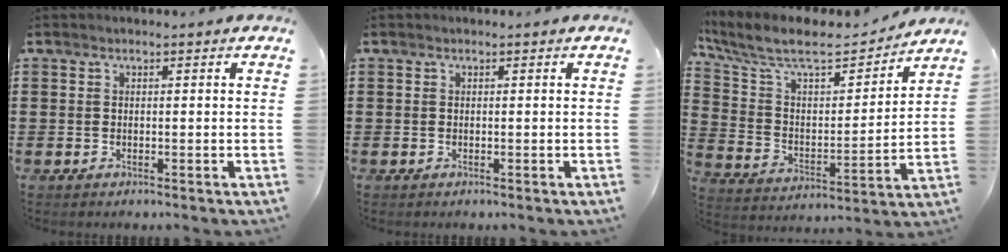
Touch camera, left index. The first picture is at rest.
{"total": 0.0}
{"total": 9.9, "force": [8.4, 2.3, 4.7], "torque": [-0.127, -0.047, 0.142]}